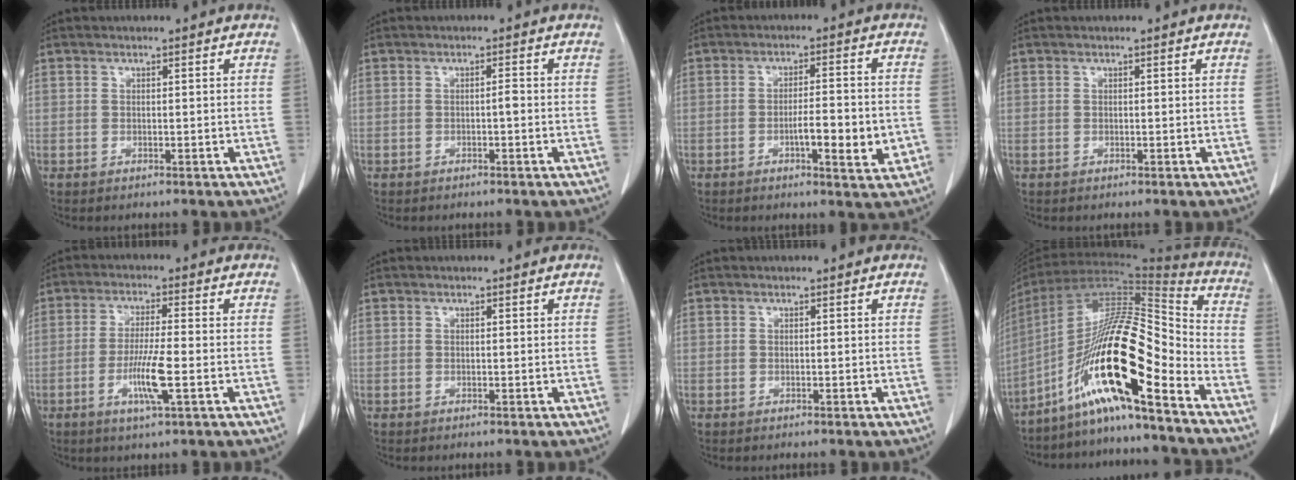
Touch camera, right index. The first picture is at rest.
{"total": 0.9, "force": [-0.2, 0.1, 0.9], "torque": [-0.011, 0.005, -0.004]}
{"total": 7.5, "force": [-2.1, 1.3, 7.0], "torque": [-0.099, 0.000, -0.028]}
{"total": 0.0}
{"total": 6.8, "force": [-2.1, 0.1, 6.4], "torque": [-0.120, -0.009, -0.039]}
{"total": 0.0}
{"total": 0.0}
{"total": 19.2, "force": [-11.2, 1.2, 15.5], "torque": [-0.307, 0.004, -0.210]}